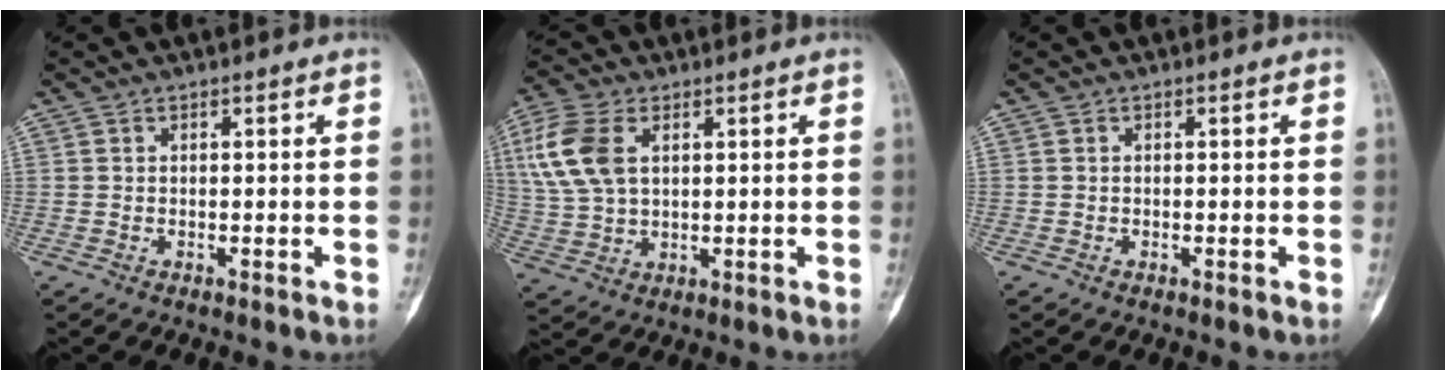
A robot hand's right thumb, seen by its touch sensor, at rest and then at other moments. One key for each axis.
{"total": 11.2, "fx": 3.4, "fy": 6.8, "fz": 8.3, "tx": -0.187, "ty": 0.005, "tz": 0.073}
{"total": 0.0}